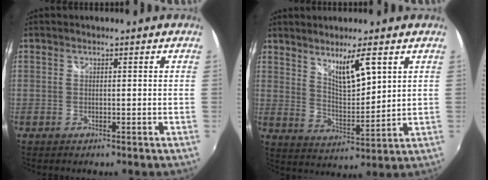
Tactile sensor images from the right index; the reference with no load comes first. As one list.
[{"total": 8.3, "force": [4.8, 1.7, 6.5], "torque": [-0.109, -0.007, 0.094]}]